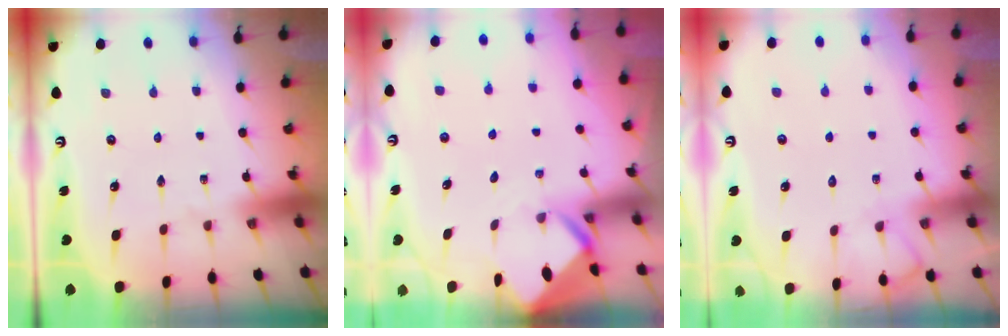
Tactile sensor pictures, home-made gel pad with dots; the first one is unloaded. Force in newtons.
{"total": 3.2, "press": 3.2, "slide": 0.1}
{"total": 5.3, "press": 5.2, "slide": 0.6}